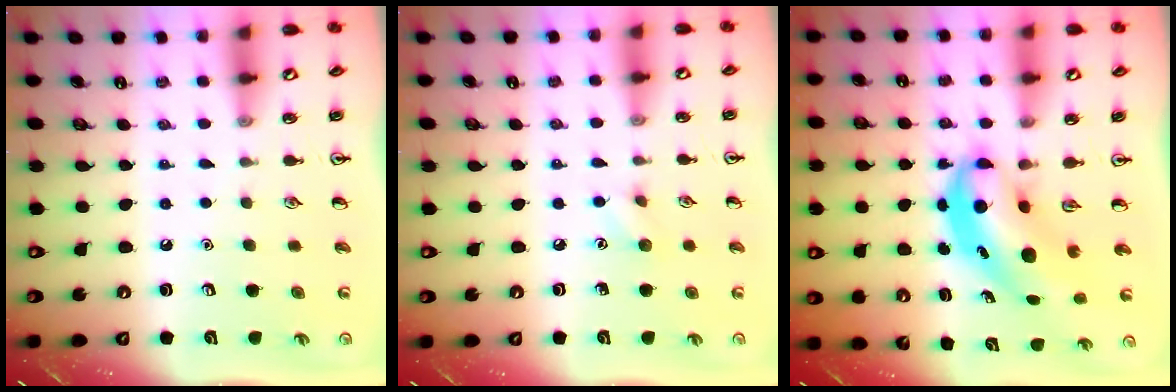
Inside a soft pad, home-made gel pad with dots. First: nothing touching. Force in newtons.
{"total": 5.5, "press": 5.4, "slide": 1.3}
{"total": 6.2, "press": 6.0, "slide": 1.6}